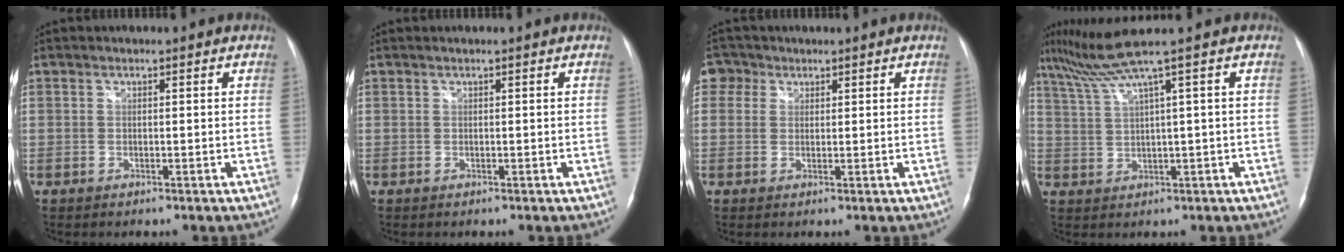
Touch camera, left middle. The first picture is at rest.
{"total": 0.0}
{"total": 2.9, "force": [1.5, 2.5, 0.2], "torque": [0.002, 0.011, 0.022]}
{"total": 5.6, "force": [3.7, -2.3, 3.5], "torque": [-0.082, 0.011, 0.081]}